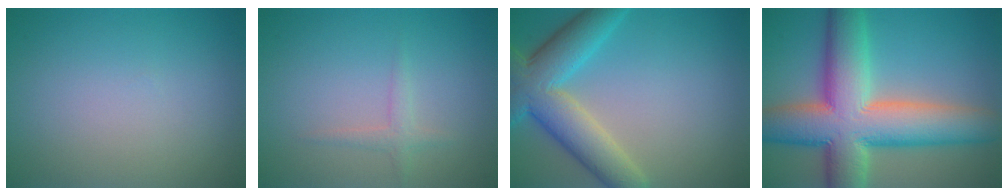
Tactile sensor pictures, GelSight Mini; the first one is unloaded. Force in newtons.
{"total": 1.3, "press": 1.3, "slide": 0.0}
{"total": 7.9, "press": 7.9, "slide": 0.5}
{"total": 13.4, "press": 13.3, "slide": 0.9}